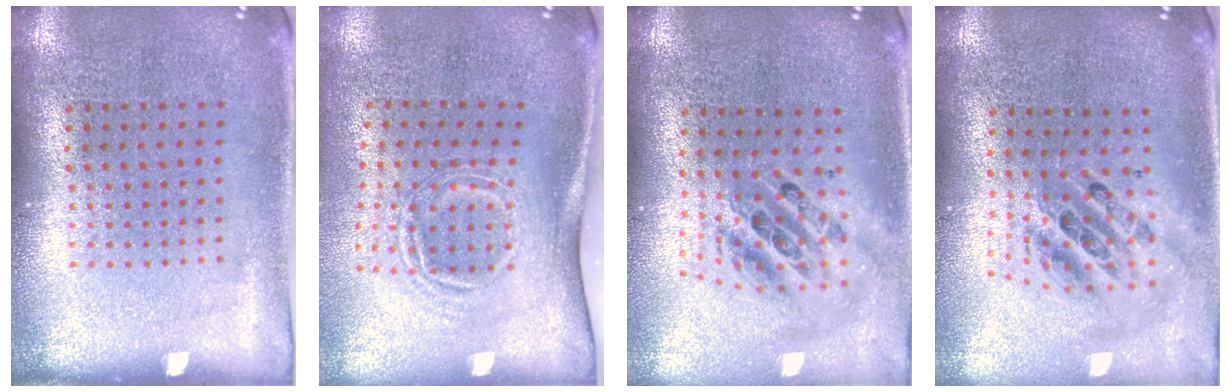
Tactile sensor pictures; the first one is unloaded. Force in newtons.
{"total": 1.7, "press": 1.2, "slide": 1.2}
{"total": 2.2, "press": 1.6, "slide": 1.4}
{"total": 2.2, "press": 1.6, "slide": 1.4}